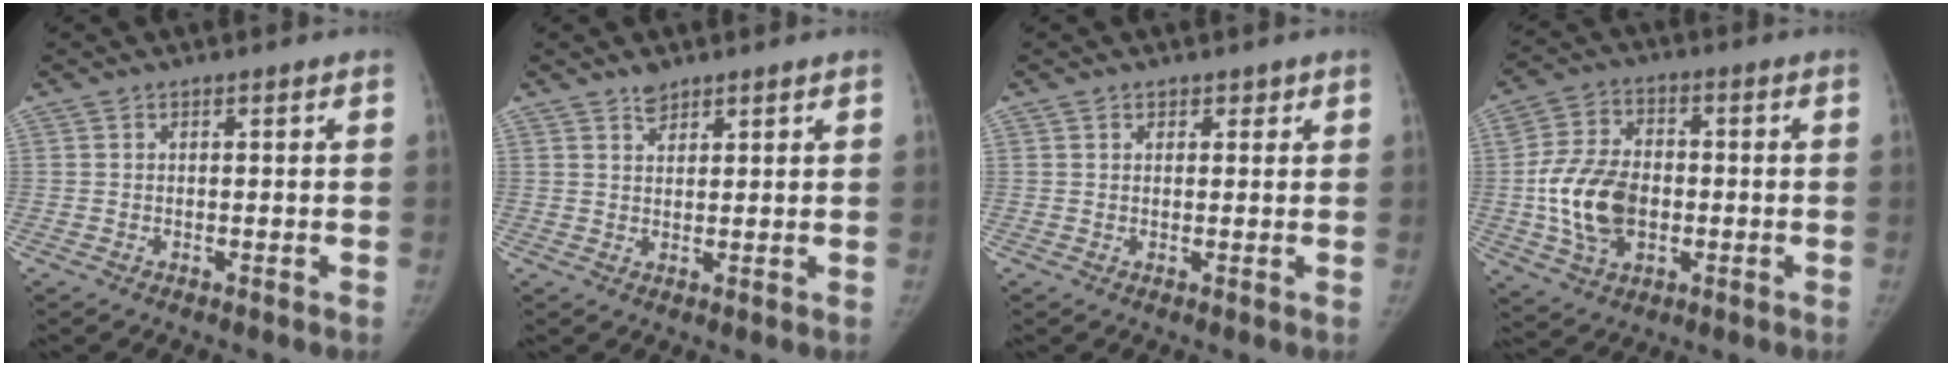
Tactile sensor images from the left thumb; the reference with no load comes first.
{"total": 2.3, "force": [1.9, 1.1, 0.5], "torque": [0.004, -0.012, 0.031]}
{"total": 1.6, "force": [1.1, 1.1, 0.2], "torque": [0.018, -0.005, 0.012]}
{"total": 13.6, "force": [-1.6, 9.2, 9.8], "torque": [-0.172, 0.012, -0.024]}